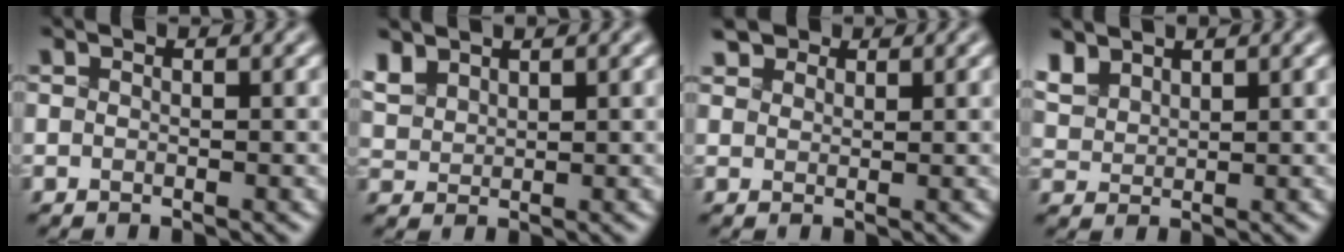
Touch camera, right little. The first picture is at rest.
{"total": 3.0, "force": [2.0, 1.7, 1.4], "torque": [-0.049, 0.006, 0.052]}
{"total": 4.8, "force": [3.2, 2.9, 2.1], "torque": [-0.063, 0.014, 0.052]}
{"total": 3.3, "force": [2.3, 1.9, 1.5], "torque": [-0.053, 0.007, 0.058]}